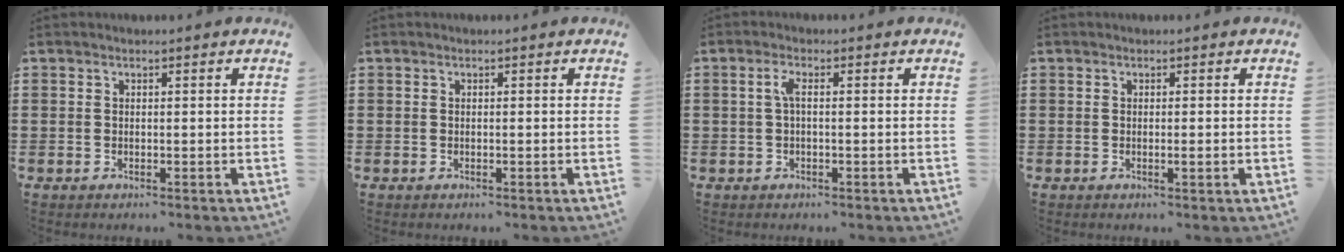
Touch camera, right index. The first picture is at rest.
{"total": 0.0}
{"total": 2.2, "force": [-0.1, 0.5, 2.1], "torque": [-0.041, 0.003, -0.003]}
{"total": 1.2, "force": [-0.3, -0.1, 1.1], "torque": [-0.018, -0.007, -0.004]}